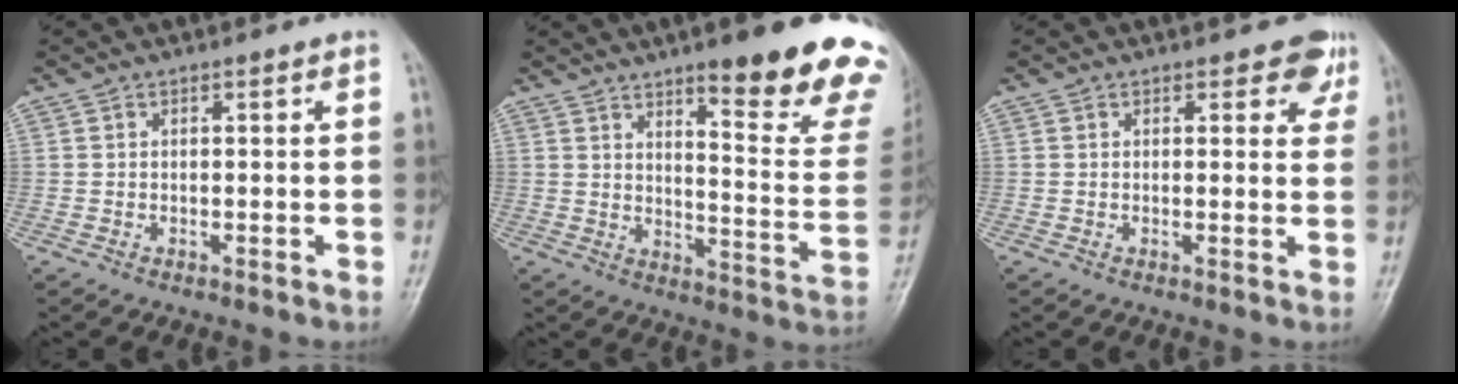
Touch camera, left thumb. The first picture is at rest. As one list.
[{"total": 20.0, "force": [13.1, 4.0, 14.6], "torque": [-0.155, -0.084, 0.178]}, {"total": 4.1, "force": [3.0, 2.3, 1.7], "torque": [0.015, -0.016, 0.023]}]